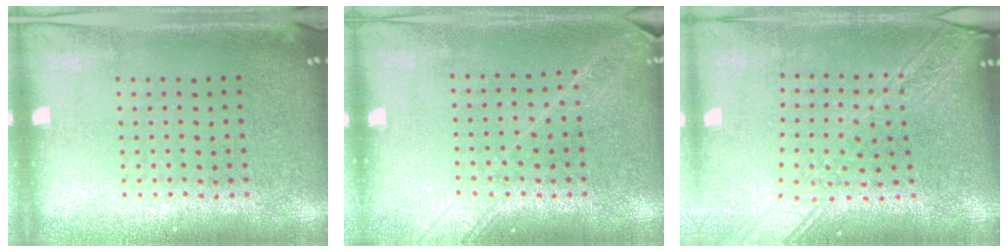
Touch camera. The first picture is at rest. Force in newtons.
{"total": 1.7, "press": 1.4, "slide": 0.9}
{"total": 2.4, "press": 2.0, "slide": 1.4}